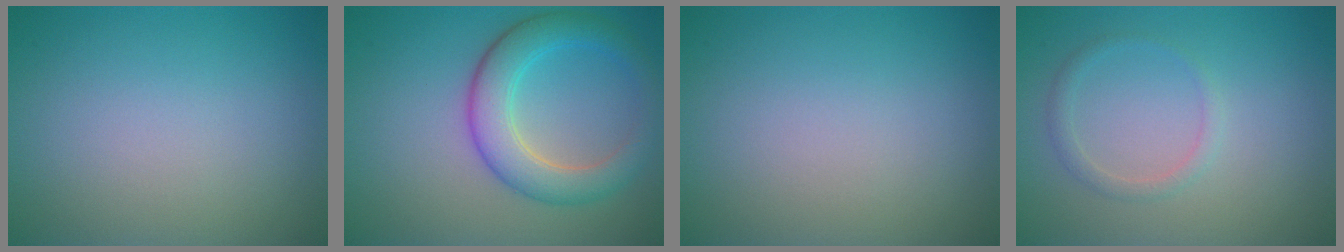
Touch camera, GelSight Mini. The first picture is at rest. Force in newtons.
{"total": 5.2, "press": 5.2, "slide": 0.1}
{"total": 0.0}
{"total": 1.4, "press": 1.4, "slide": 0.1}